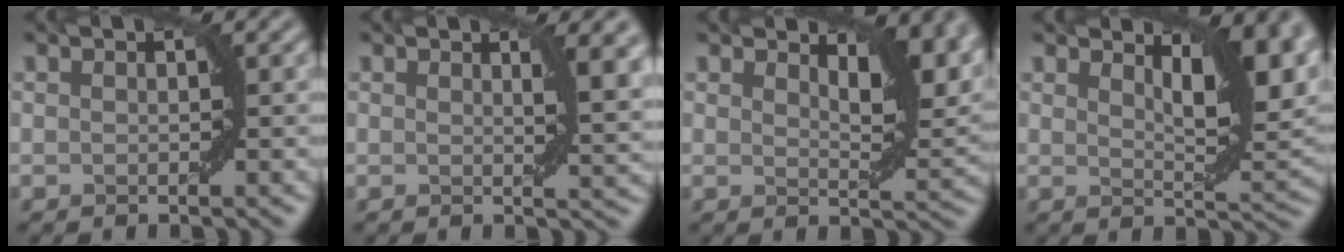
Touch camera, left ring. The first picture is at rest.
{"total": 3.5, "force": [1.5, 0.9, 3.1], "torque": [-0.031, -0.003, 0.023]}
{"total": 6.0, "force": [3.5, 2.2, 4.4], "torque": [-0.061, 0.000, 0.055]}
{"total": 7.7, "force": [3.9, 2.3, 6.2], "torque": [-0.088, 0.004, 0.068]}